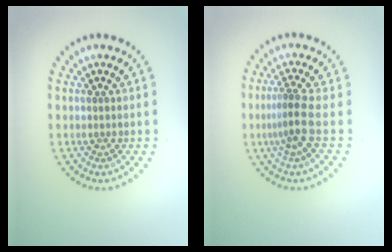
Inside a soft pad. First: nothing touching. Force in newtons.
{"total": 2.7, "press": 1.8, "slide": 2.0}